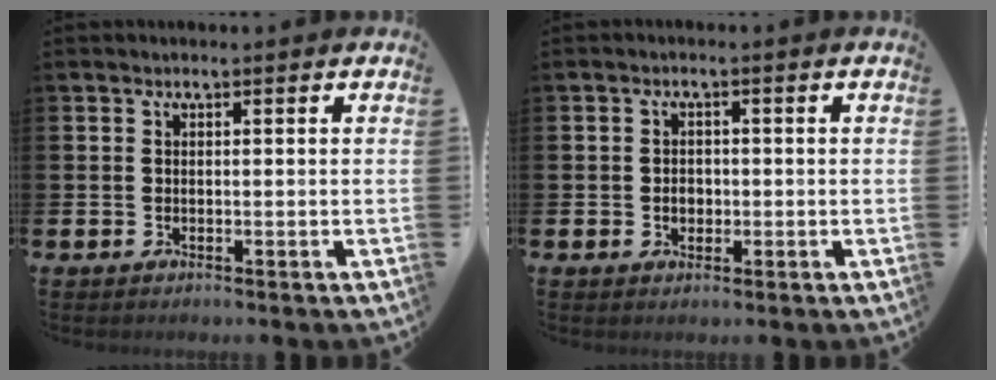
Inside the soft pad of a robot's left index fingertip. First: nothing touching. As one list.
[{"total": 2.0, "force": [-0.3, 1.6, 1.2], "torque": [-0.005, 0.000, -0.012]}]